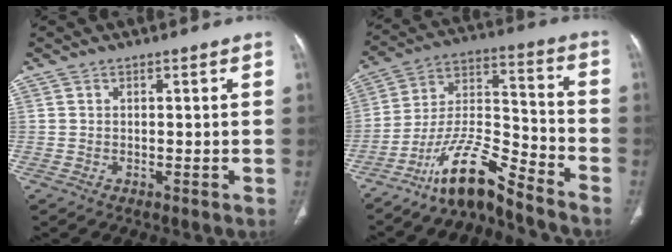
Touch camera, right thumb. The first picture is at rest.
{"total": 12.5, "force": [-10.5, 1.9, 6.4], "torque": [-0.129, 0.094, -0.199]}